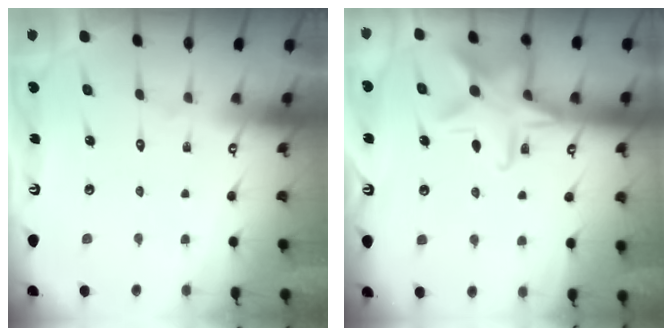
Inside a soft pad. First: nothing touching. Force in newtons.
{"total": 15.5, "press": 15.5, "slide": 1.0}